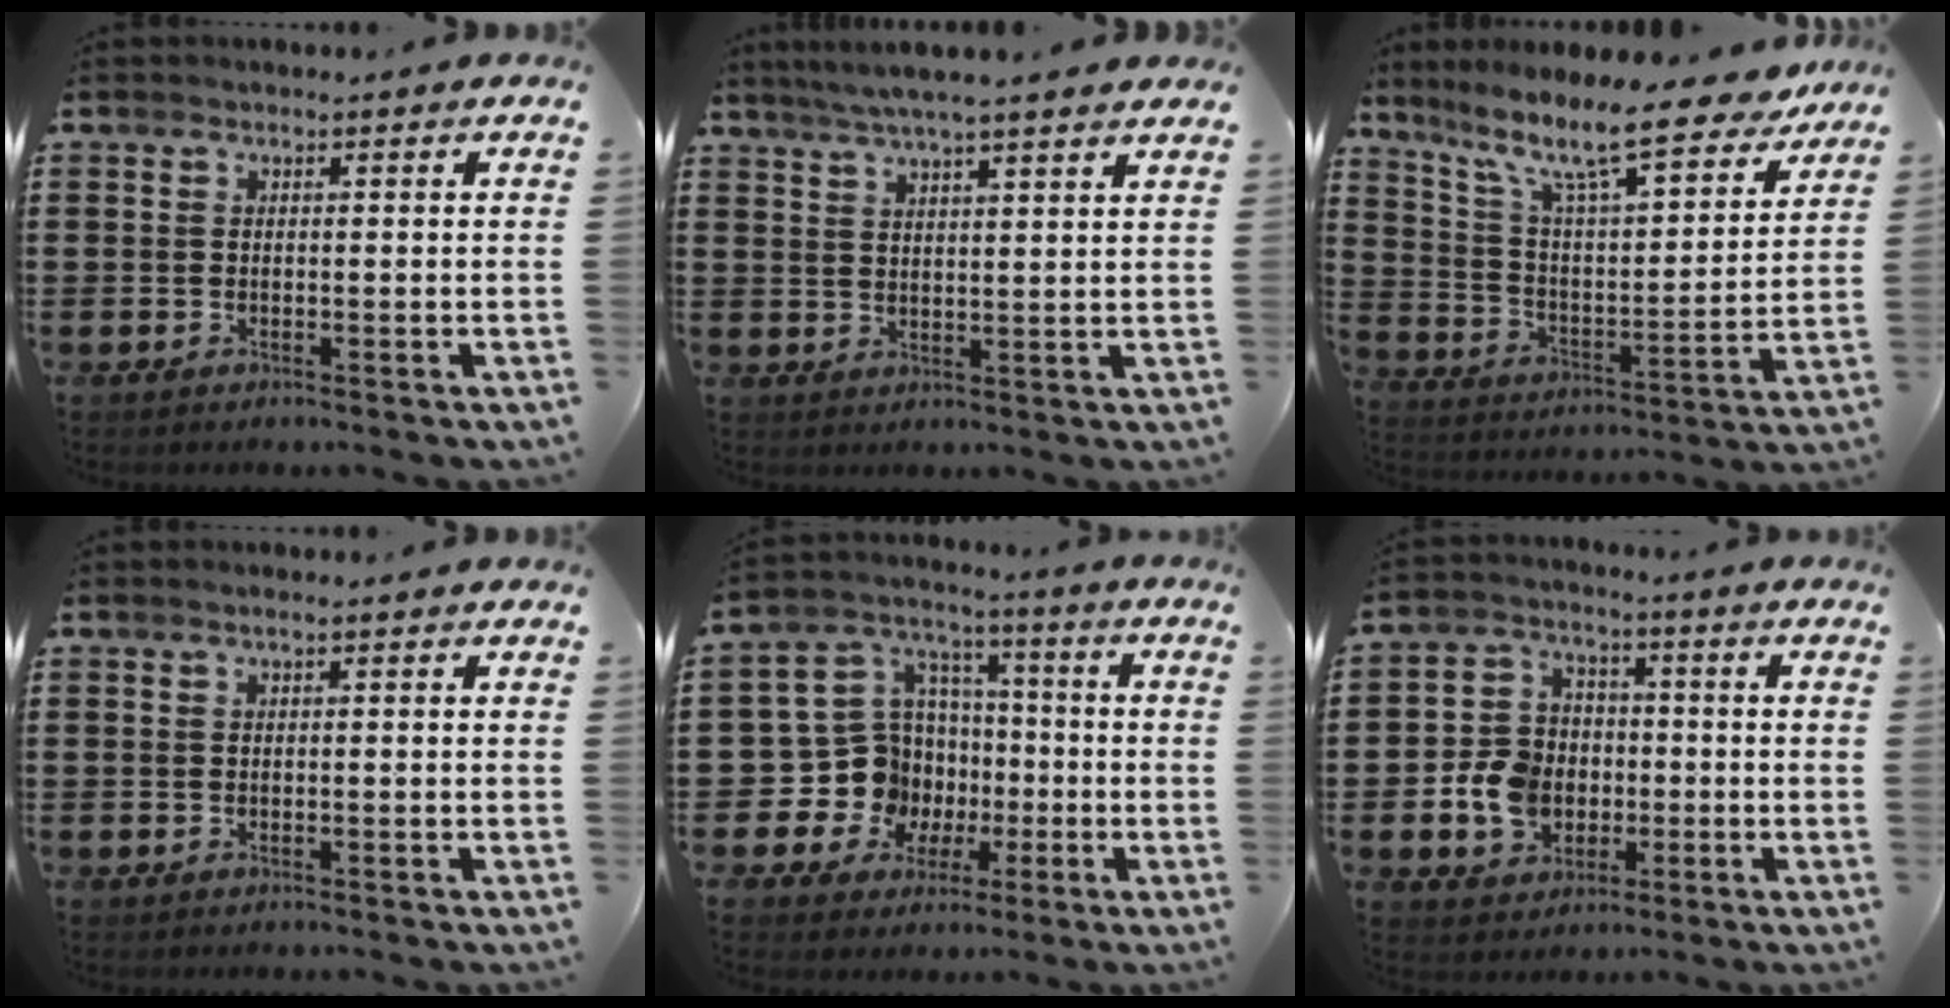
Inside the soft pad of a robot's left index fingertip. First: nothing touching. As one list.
[{"total": 4.5, "force": [4.0, -0.5, 2.1], "torque": [-0.051, -0.013, 0.070]}, {"total": 11.8, "force": [9.4, 1.3, 6.9], "torque": [-0.161, -0.060, 0.155]}, {"total": 0.6, "force": [-0.1, -0.1, 0.6], "torque": [-0.009, -0.004, -0.001]}, {"total": 11.2, "force": [-2.1, 10.7, 2.7], "torque": [-0.105, -0.004, -0.028]}, {"total": 7.9, "force": [-1.6, 6.8, 3.7], "torque": [-0.099, 0.018, -0.029]}]